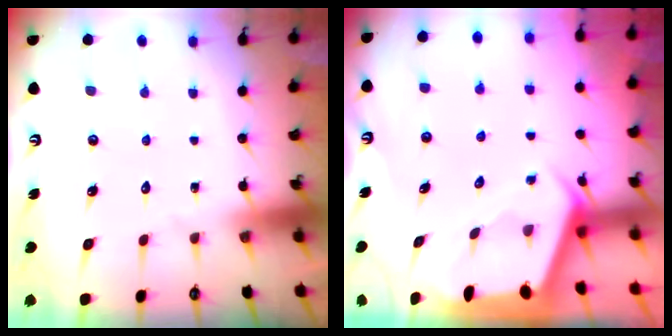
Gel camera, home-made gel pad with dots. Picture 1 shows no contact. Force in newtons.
{"total": 2.9, "press": 2.9, "slide": 0.2}